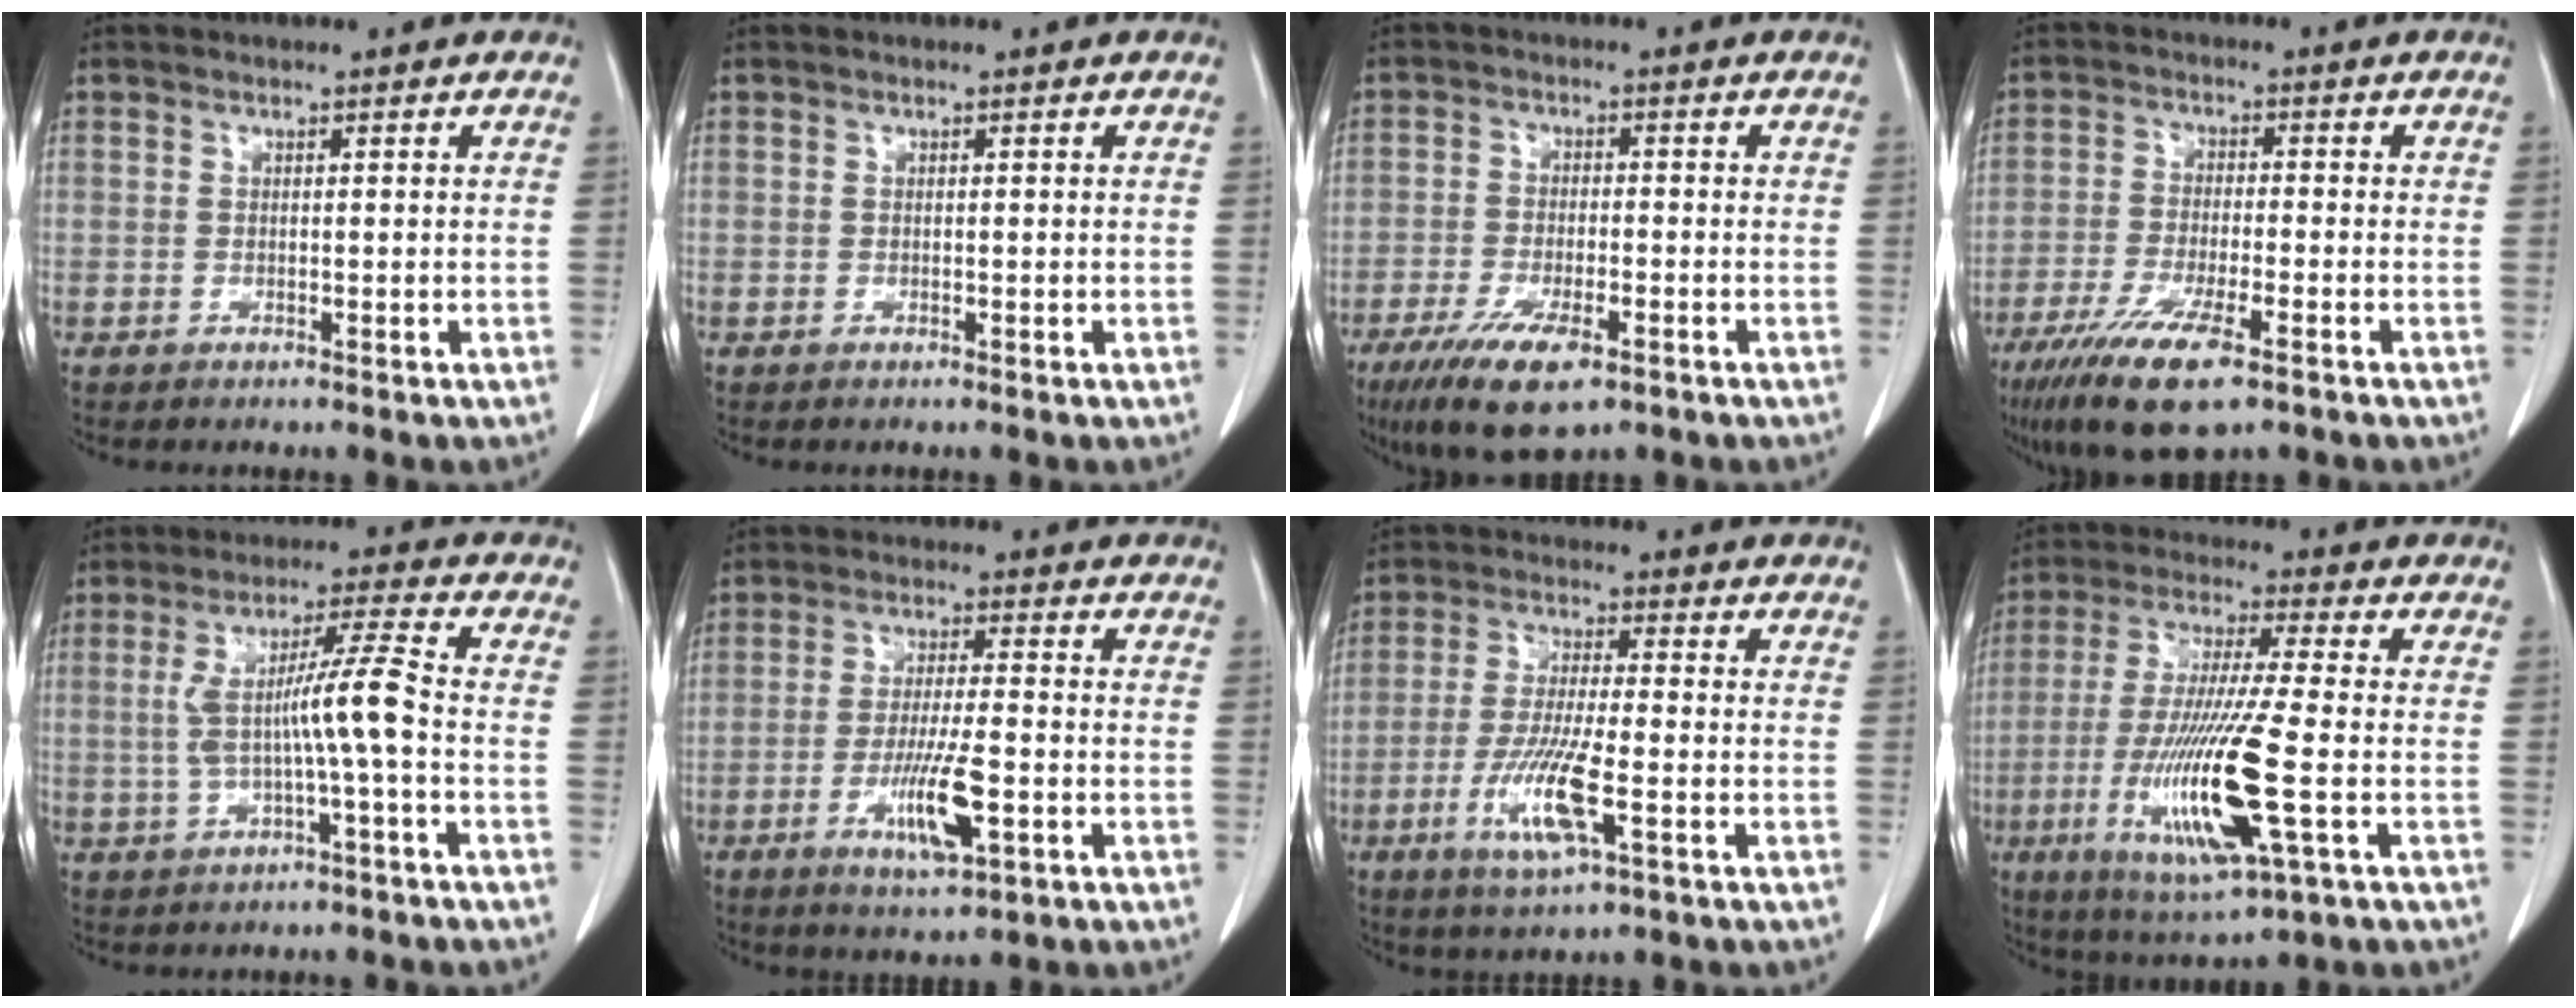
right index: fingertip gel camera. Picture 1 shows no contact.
{"total": 0.0}
{"total": 9.4, "force": [-5.6, 2.9, 7.0], "torque": [-0.125, -0.017, -0.093]}
{"total": 10.9, "force": [-6.8, 2.1, 8.3], "torque": [-0.151, -0.025, -0.114]}
{"total": 7.9, "force": [-0.9, -0.6, 7.8], "torque": [-0.150, 0.017, -0.013]}
{"total": 8.3, "force": [-3.0, 1.2, 7.7], "torque": [-0.145, -0.013, -0.050]}
{"total": 9.6, "force": [-3.5, 0.9, 8.8], "torque": [-0.180, -0.018, -0.067]}
{"total": 16.5, "force": [-4.4, 0.9, 15.8], "torque": [-0.325, -0.029, -0.078]}